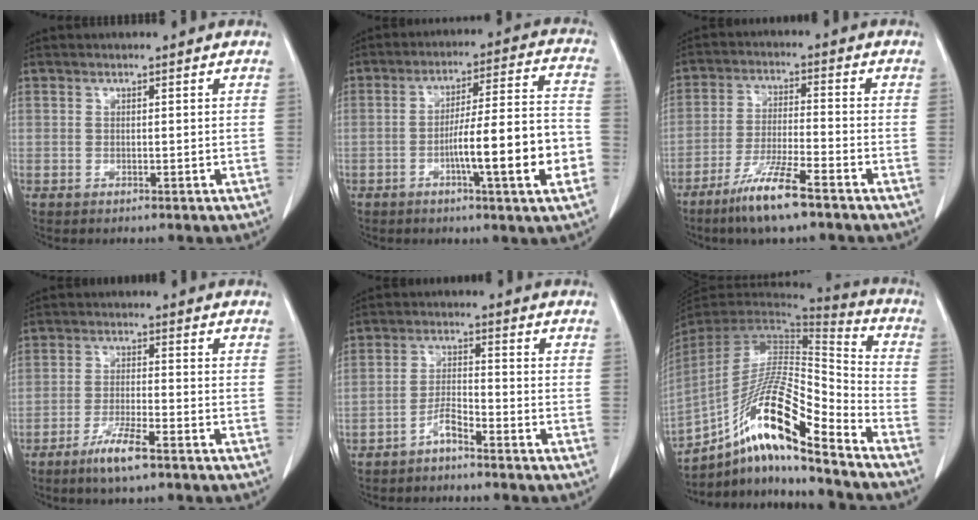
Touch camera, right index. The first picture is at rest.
{"total": 14.1, "force": [-4.3, 0.4, 13.4], "torque": [-0.205, 0.009, -0.066]}
{"total": 9.1, "force": [-6.3, 0.3, 6.6], "torque": [-0.130, -0.022, -0.118]}
{"total": 5.5, "force": [-3.7, 0.2, 4.0], "torque": [-0.079, -0.007, -0.071]}
{"total": 3.2, "force": [-2.7, 0.2, 1.7], "torque": [-0.033, 0.004, -0.052]}
{"total": 19.6, "force": [-13.0, 1.7, 14.7], "torque": [-0.289, -0.005, -0.236]}